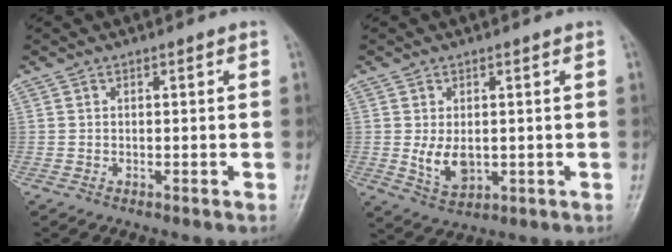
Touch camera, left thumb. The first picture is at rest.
{"total": 5.4, "force": [0.1, 3.5, 4.1], "torque": [-0.062, -0.013, 0.015]}